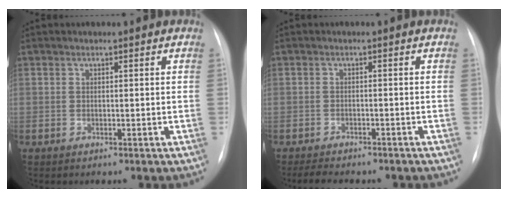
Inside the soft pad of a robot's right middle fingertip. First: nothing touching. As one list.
[{"total": 6.4, "force": [-5.4, 1.9, 2.7], "torque": [-0.045, -0.006, -0.068]}]